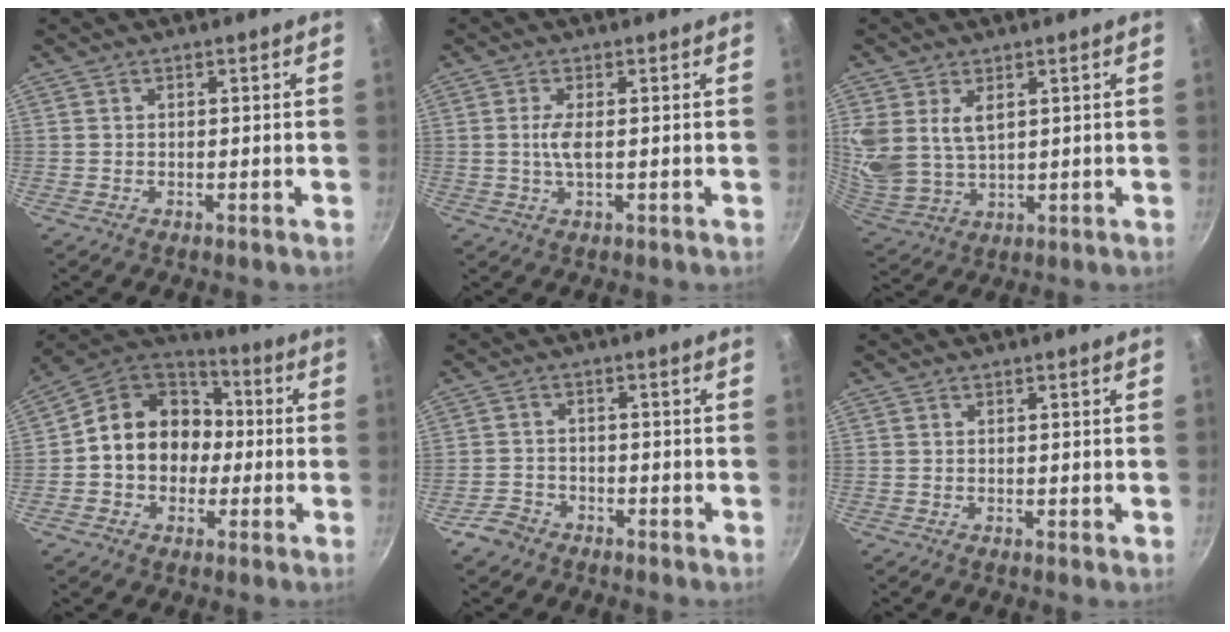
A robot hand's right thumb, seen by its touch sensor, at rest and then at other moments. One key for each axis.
{"total": 3.1, "fx": 0.0, "fy": 0.8, "fz": 3.0, "tx": -0.068, "ty": 0.001, "tz": 0.000}
{"total": 10.5, "fx": 4.1, "fy": 6.8, "fz": 6.9, "tx": -0.141, "ty": -0.025, "tz": 0.092}
{"total": 15.1, "fx": -0.5, "fy": 12.7, "fz": 8.2, "tx": -0.090, "ty": 0.042, "tz": -0.027}
{"total": 3.8, "fx": -2.7, "fy": 2.5, "fz": 0.9, "tx": -0.017, "ty": 0.031, "tz": -0.048}
{"total": 0.5, "fx": 0.0, "fy": 0.1, "fz": 0.5, "tx": -0.006, "ty": -0.002, "tz": 0.000}